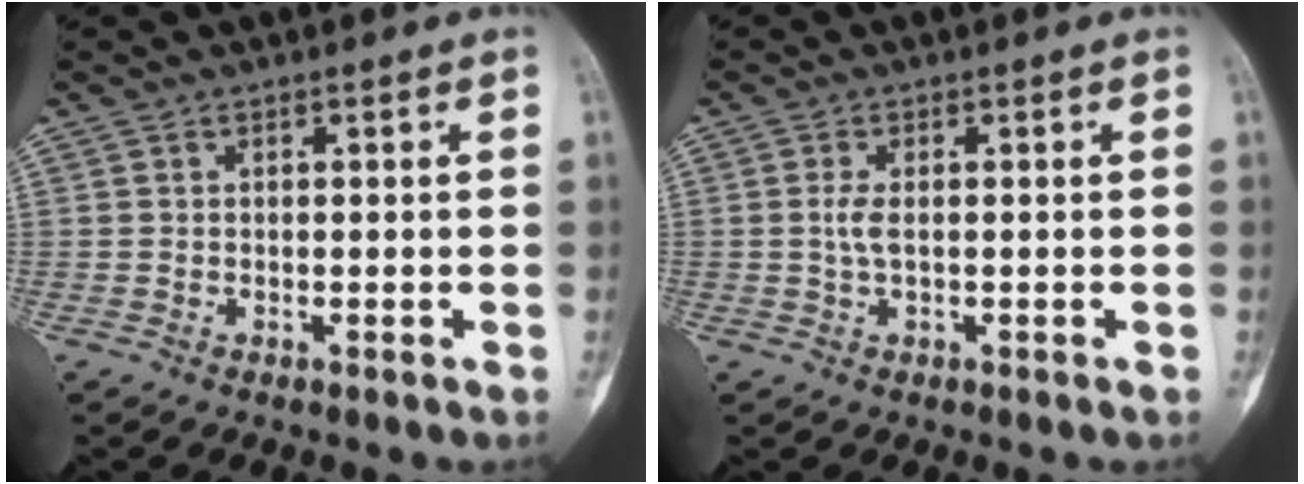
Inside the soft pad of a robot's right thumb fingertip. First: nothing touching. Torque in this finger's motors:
{"motor_torque": [1.01, -0.69, -0.04, -0.80, -0.01]}